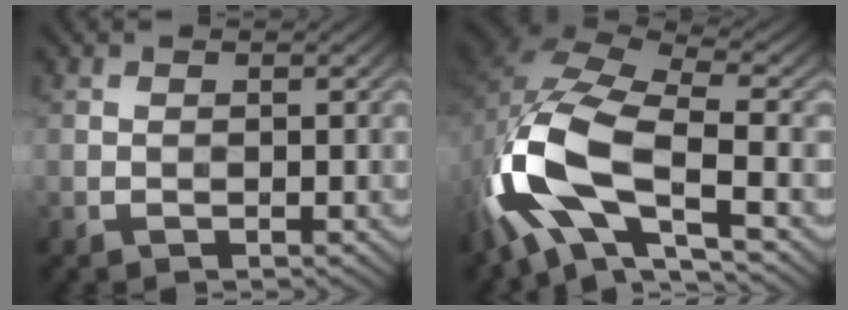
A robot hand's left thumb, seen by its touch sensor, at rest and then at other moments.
{"total": 15.1, "force": [-5.1, 7.2, 12.3], "torque": [-0.283, -0.023, -0.102]}